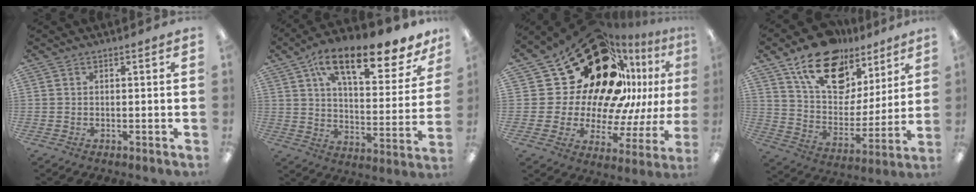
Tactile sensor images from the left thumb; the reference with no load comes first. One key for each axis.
{"total": 17.5, "fx": 11.9, "fy": 6.2, "fz": 11.3, "tx": -0.173, "ty": -0.074, "tz": 0.197}
{"total": 34.1, "fx": 15.9, "fy": 21.0, "fz": 21.7, "tx": -0.348, "ty": -0.131, "tz": 0.325}
{"total": 18.3, "fx": 12.3, "fy": 10.7, "fz": 8.3, "tx": -0.148, "ty": -0.064, "tz": 0.222}